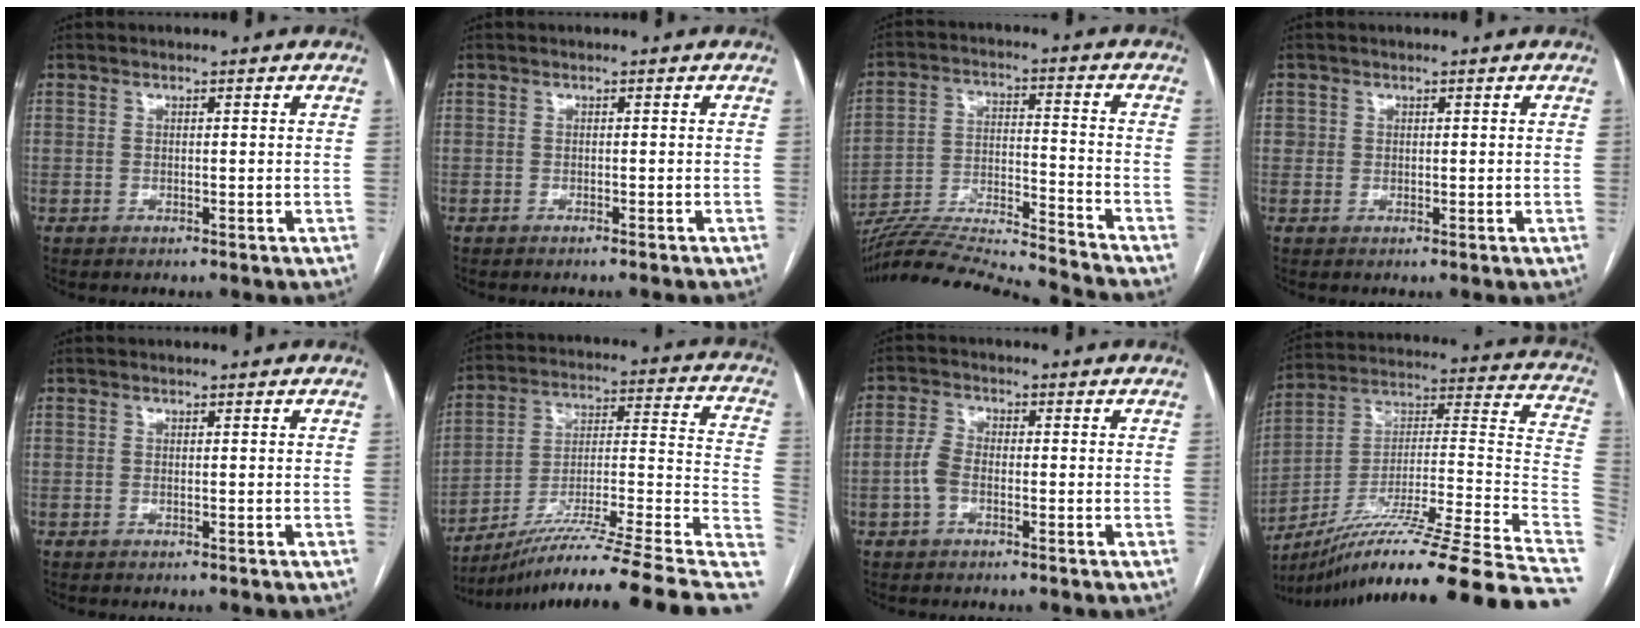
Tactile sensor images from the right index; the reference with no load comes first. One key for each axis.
{"total": 1.7, "fx": -1.5, "fy": -0.3, "fz": 0.8, "tx": -0.011, "ty": 0.003, "tz": -0.019}
{"total": 18.0, "fx": -17.1, "fy": -1.8, "fz": 5.3, "tx": -0.102, "ty": 0.001, "tz": -0.286}
{"total": 1.0, "fx": 0.1, "fy": 1.0, "fz": 0.1, "tx": 0.008, "ty": 0.004, "tz": 0.000}
{"total": 0.0}
{"total": 25.6, "fx": -19.1, "fy": 0.0, "fz": 17.0, "tx": -0.175, "ty": 0.022, "tz": -0.299}
{"total": 3.5, "fx": -1.1, "fy": 2.0, "fz": 2.6, "tx": -0.064, "ty": 0.010, "tz": -0.026}
{"total": 31.2, "fx": -22.1, "fy": -1.6, "fz": 22.0, "tx": -0.226, "ty": 0.010, "tz": -0.355}